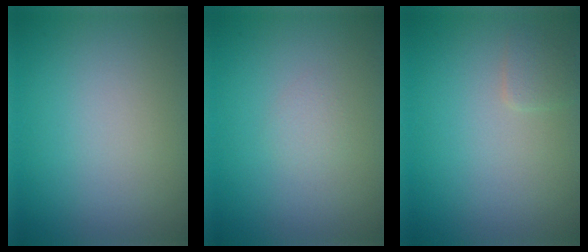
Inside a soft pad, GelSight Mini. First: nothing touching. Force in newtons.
{"total": 0.6, "press": 0.6, "slide": 0.1}
{"total": 1.0, "press": 1.0, "slide": 0.0}